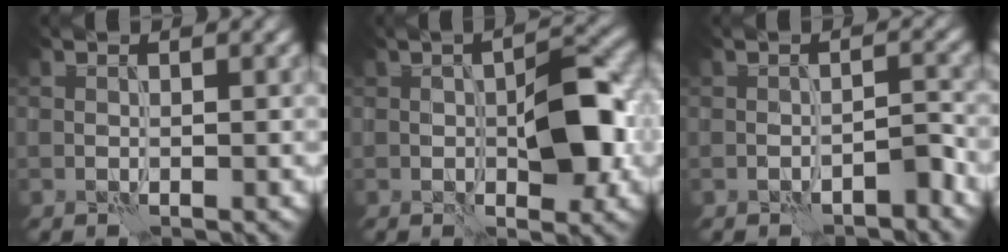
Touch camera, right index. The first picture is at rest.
{"total": 6.4, "force": [-1.0, 2.9, 5.7], "torque": [-0.084, 0.008, -0.017]}
{"total": 2.0, "force": [-1.5, 0.6, 1.1], "torque": [-0.013, 0.012, -0.023]}